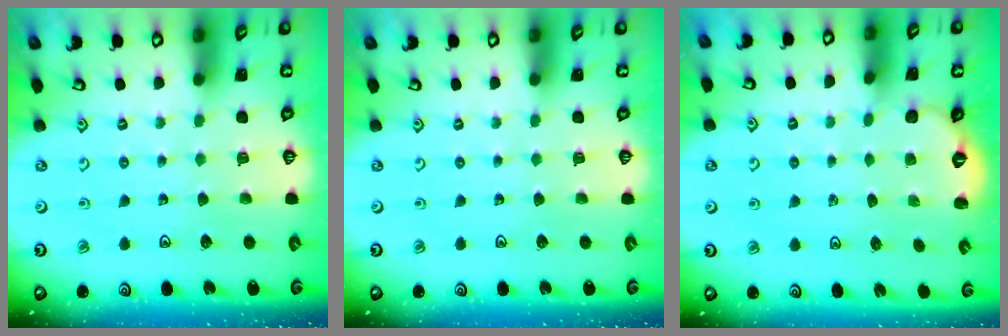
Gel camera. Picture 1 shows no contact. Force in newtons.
{"total": 0.0}
{"total": 1.8, "press": 1.1, "slide": 1.4}